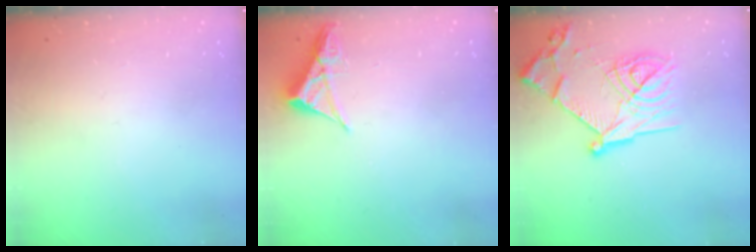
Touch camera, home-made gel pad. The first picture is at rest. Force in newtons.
{"total": 4.8, "press": 4.8, "slide": 0.7}
{"total": 21.2, "press": 21.2, "slide": 1.8}